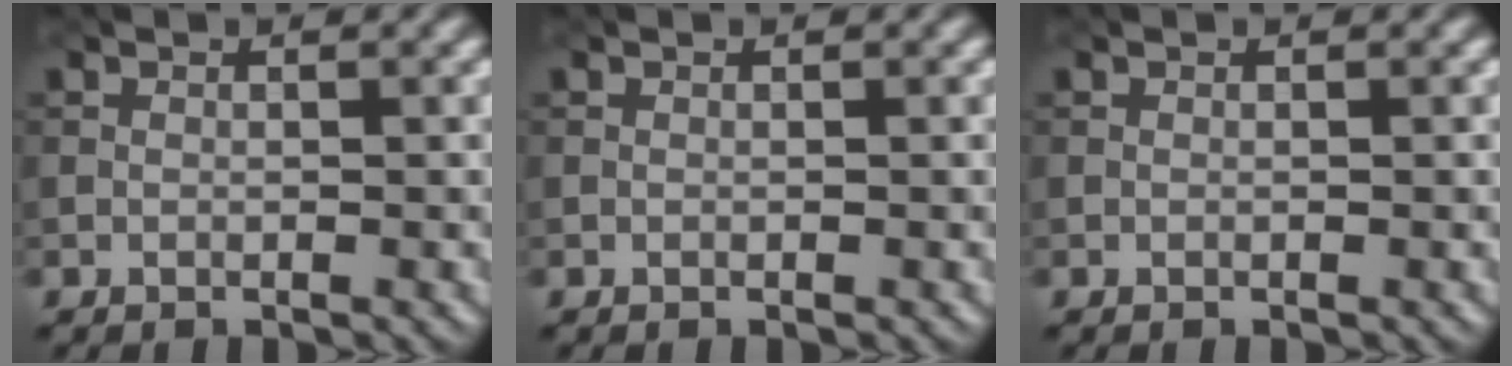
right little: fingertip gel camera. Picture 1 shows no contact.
{"total": 0.0}
{"total": 0.0}